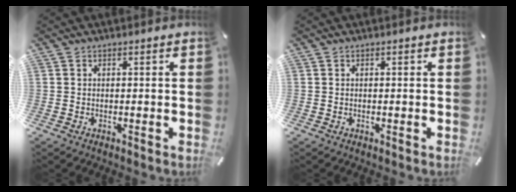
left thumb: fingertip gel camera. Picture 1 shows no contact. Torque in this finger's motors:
{"motor_torque": [0.04, -0.03, -0.01, 0.07, -0.02]}